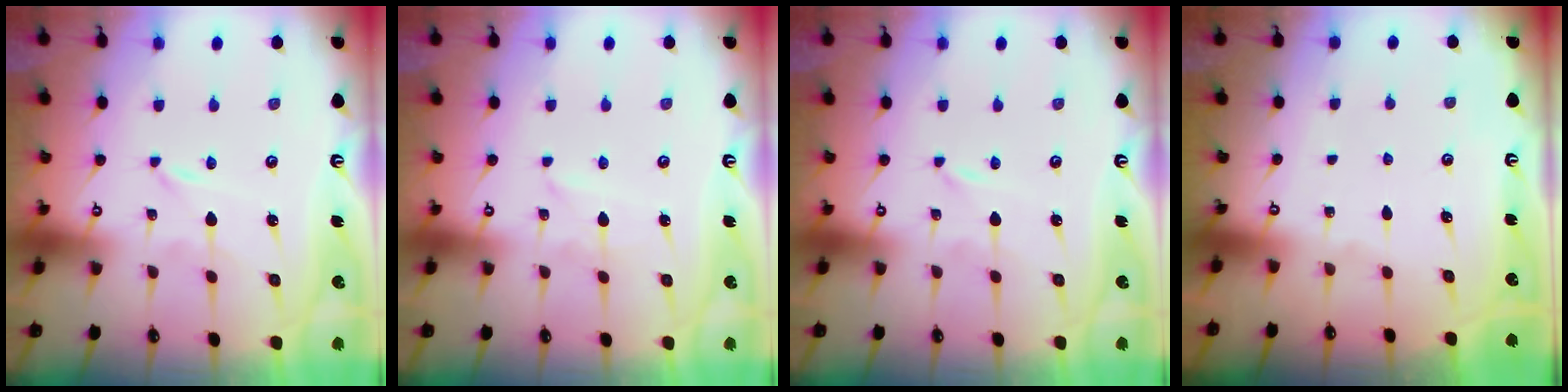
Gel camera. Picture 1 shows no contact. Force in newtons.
{"total": 2.4, "press": 2.4, "slide": 0.4}
{"total": 0.0}
{"total": 0.0}